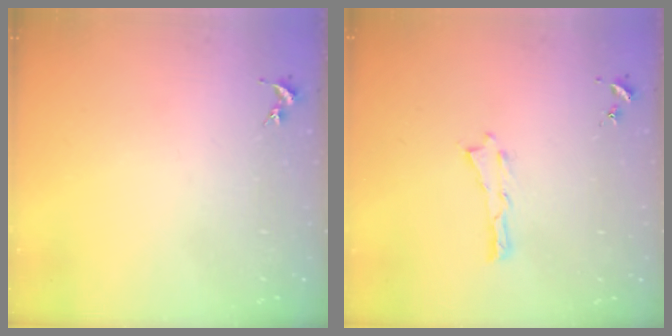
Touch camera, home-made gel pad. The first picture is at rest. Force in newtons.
{"total": 0.0}